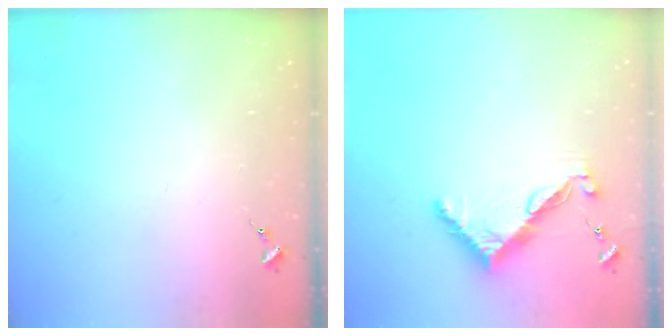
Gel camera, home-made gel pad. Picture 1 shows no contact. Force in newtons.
{"total": 7.9, "press": 7.9, "slide": 0.1}